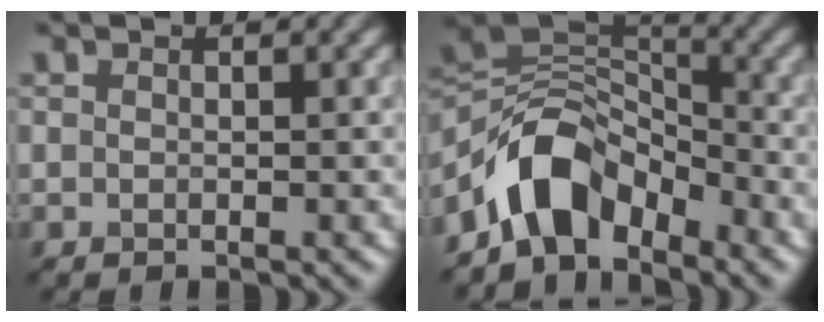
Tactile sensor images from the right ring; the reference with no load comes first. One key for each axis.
{"total": 6.7, "fx": -4.5, "fy": 3.7, "fz": 3.3, "tx": -0.039, "ty": 0.004, "tz": -0.094}